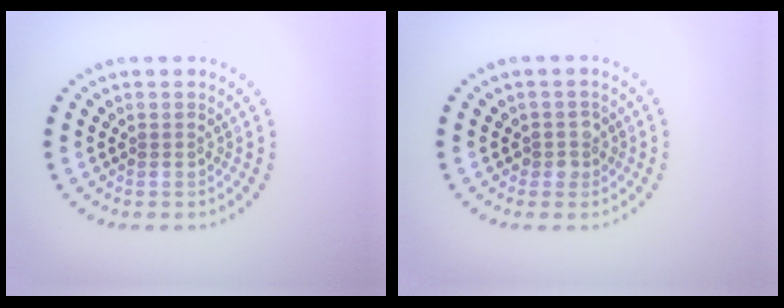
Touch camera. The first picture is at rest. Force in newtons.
{"total": 1.5, "press": 1.2, "slide": 0.9}